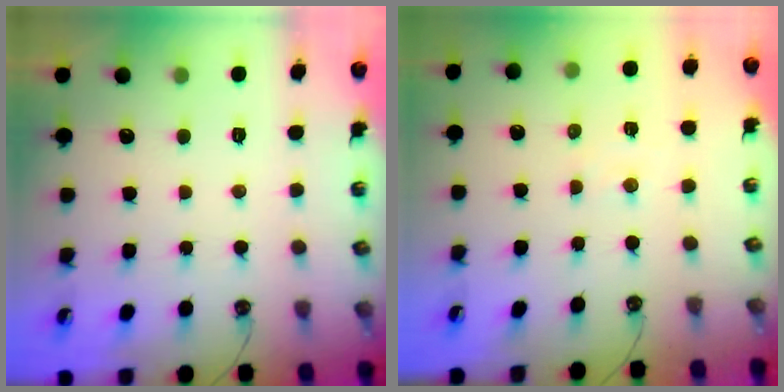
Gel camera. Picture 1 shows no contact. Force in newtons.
{"total": 2.3, "press": 2.3, "slide": 0.3}